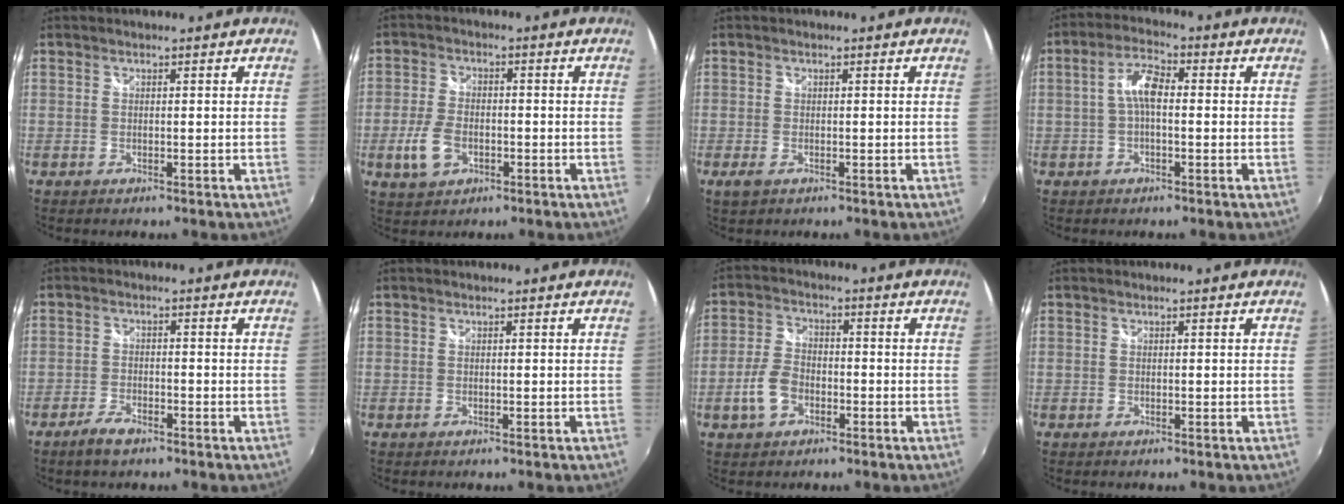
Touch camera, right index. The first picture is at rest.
{"total": 7.0, "force": [-2.5, 4.3, 4.8], "torque": [-0.113, -0.003, -0.044]}
{"total": 1.9, "force": [-1.0, 1.0, 1.2], "torque": [-0.026, -0.007, -0.018]}
{"total": 5.2, "force": [-0.3, 2.1, 4.8], "torque": [-0.097, 0.017, -0.007]}
{"total": 4.1, "force": [-3.1, 1.4, 2.2], "torque": [-0.061, -0.004, -0.061]}
{"total": 0.0}
{"total": 6.4, "force": [-2.7, 4.1, 4.1], "torque": [-0.091, 0.007, -0.049]}
{"total": 0.0}